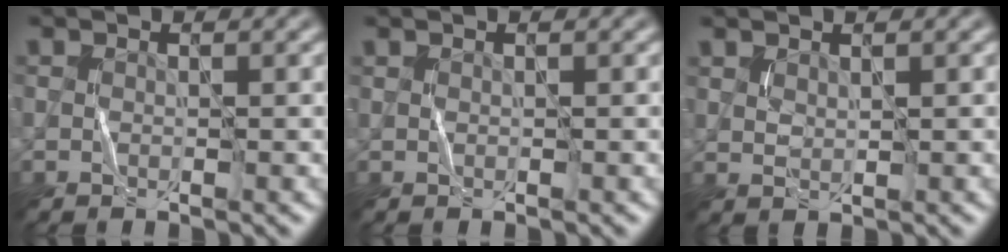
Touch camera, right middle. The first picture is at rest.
{"total": 0.0}
{"total": 1.0, "force": [0.7, 0.4, 0.6], "torque": [-0.016, -0.002, 0.020]}